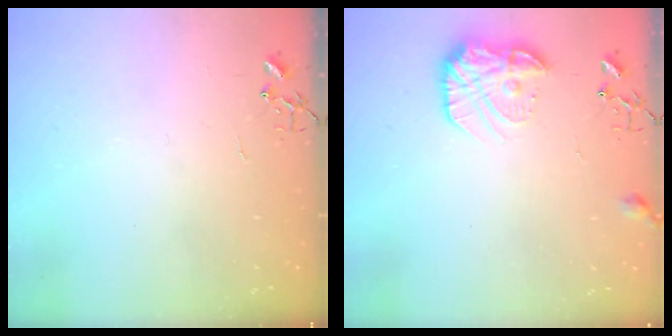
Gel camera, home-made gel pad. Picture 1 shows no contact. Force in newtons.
{"total": 14.1, "press": 14.1, "slide": 0.8}